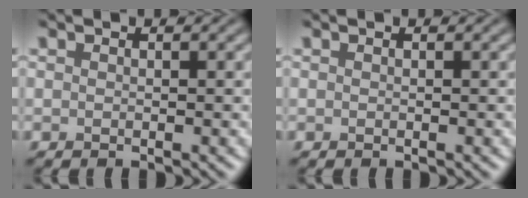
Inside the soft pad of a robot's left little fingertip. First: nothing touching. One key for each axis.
{"total": 0.0}